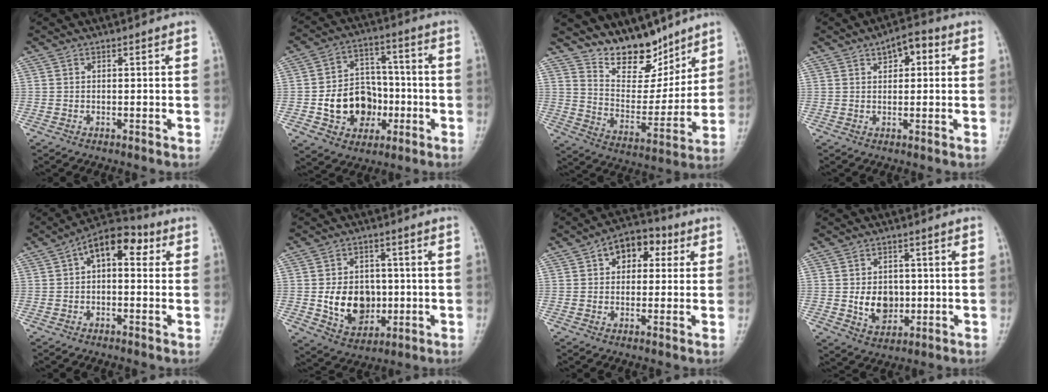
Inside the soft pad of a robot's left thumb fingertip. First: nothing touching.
{"total": 13.5, "force": [-3.3, 10.9, 7.3], "torque": [-0.068, 0.037, -0.051]}
{"total": 13.8, "force": [11.2, 6.5, 5.0], "torque": [-0.040, -0.079, 0.200]}
{"total": 5.0, "force": [1.9, 2.8, 3.7], "torque": [-0.031, 0.007, 0.018]}
{"total": 9.7, "force": [2.3, 5.7, 7.5], "torque": [-0.084, 0.031, 0.022]}
{"total": 11.6, "force": [-1.0, 9.0, 7.3], "torque": [-0.078, -0.001, -0.006]}
{"total": 8.7, "force": [2.7, 6.0, 5.7], "torque": [-0.041, 0.014, 0.029]}
{"total": 7.3, "force": [-0.4, 5.7, 4.6], "torque": [-0.042, -0.001, 0.001]}